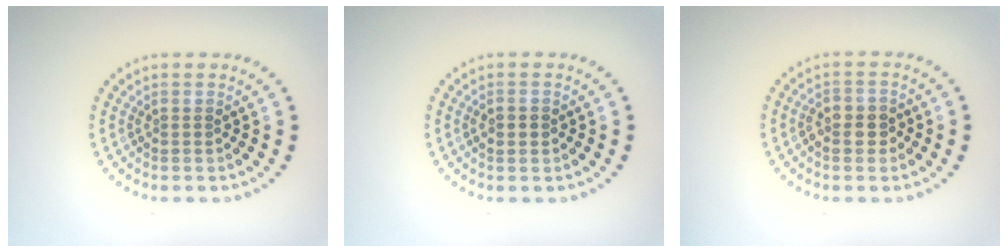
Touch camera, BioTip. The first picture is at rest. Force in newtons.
{"total": 1.7, "press": 1.7, "slide": 0.1}
{"total": 2.1, "press": 2.0, "slide": 0.6}